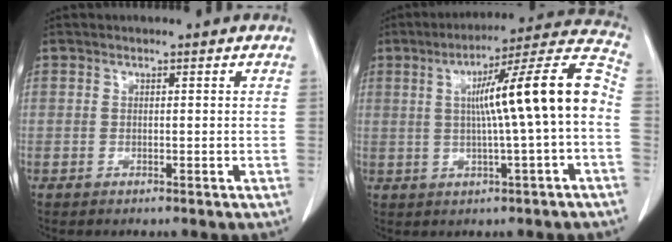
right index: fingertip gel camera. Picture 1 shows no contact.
{"total": 14.7, "force": [0.2, -0.2, 14.7], "torque": [-0.218, 0.028, -0.001]}